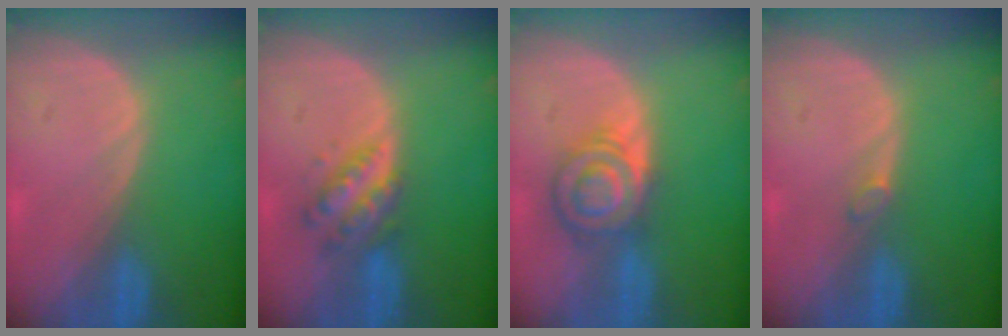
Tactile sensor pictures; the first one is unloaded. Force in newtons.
{"total": 5.0, "press": 5.0, "slide": 0.1}
{"total": 6.4, "press": 6.4, "slide": 0.1}
{"total": 0.9, "press": 0.9, "slide": 0.3}